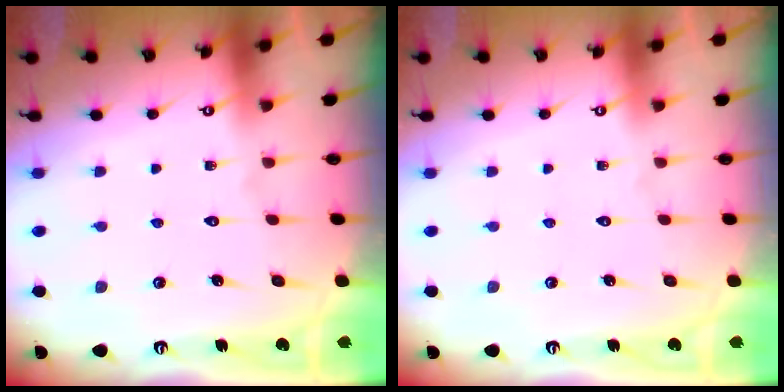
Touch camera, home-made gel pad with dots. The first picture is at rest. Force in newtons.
{"total": 0.0}